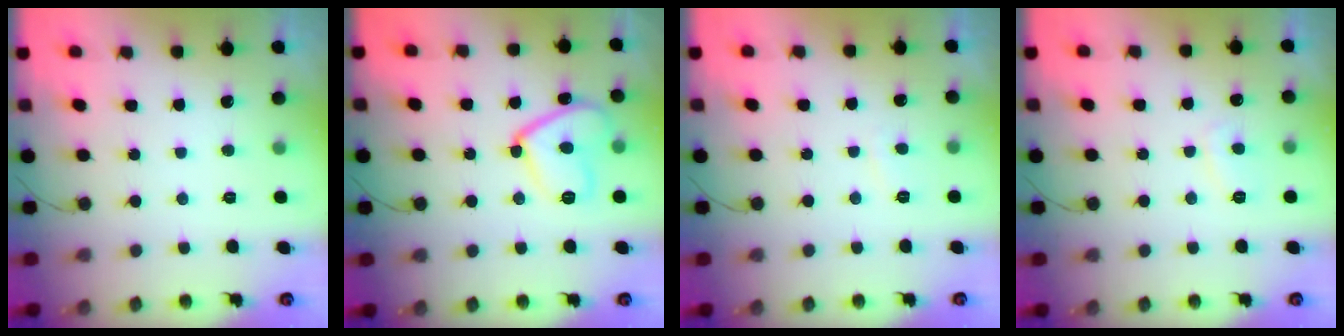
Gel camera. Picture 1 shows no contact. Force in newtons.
{"total": 12.2, "press": 12.1, "slide": 0.9}
{"total": 1.3, "press": 1.2, "slide": 0.6}
{"total": 2.9, "press": 2.9, "slide": 0.1}